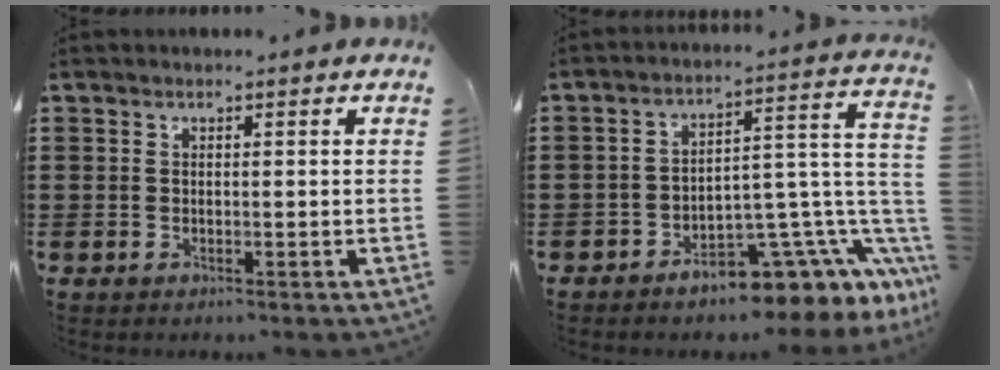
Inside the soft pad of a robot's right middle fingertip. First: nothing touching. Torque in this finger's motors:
{"motor_torque": [2.14, 0.00, 0.23, 0.08]}